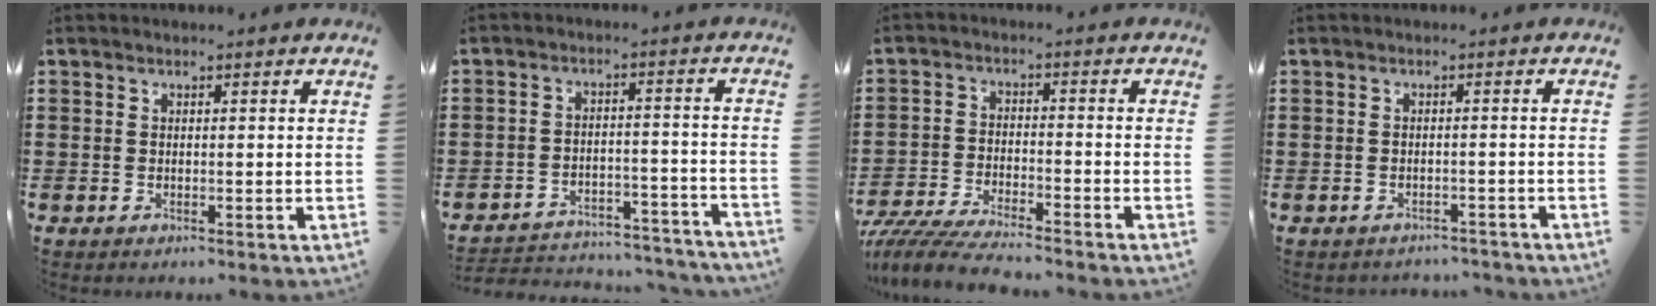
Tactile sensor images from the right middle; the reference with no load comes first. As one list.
[{"total": 3.9, "force": [-3.8, 0.6, 0.8], "torque": [-0.019, 0.004, -0.081]}, {"total": 5.7, "force": [-5.4, 0.3, 1.7], "torque": [-0.047, -0.009, -0.110]}, {"total": 1.4, "force": [-1.4, 0.2, 0.0], "torque": [-0.006, -0.001, -0.029]}]